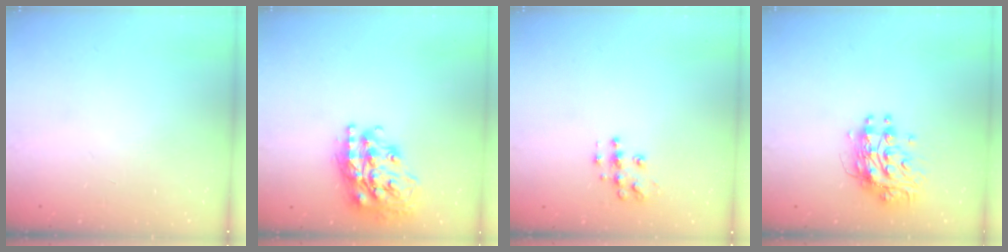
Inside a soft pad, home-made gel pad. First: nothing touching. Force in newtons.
{"total": 20.5, "press": 20.5, "slide": 1.6}
{"total": 8.5, "press": 8.5, "slide": 0.5}
{"total": 9.7, "press": 9.6, "slide": 0.9}